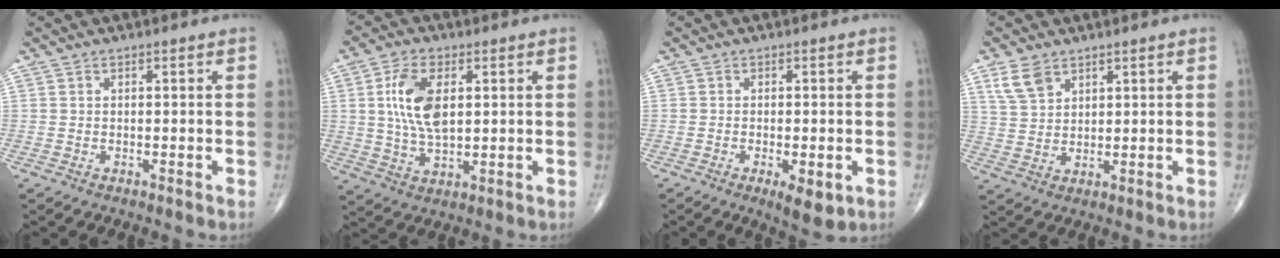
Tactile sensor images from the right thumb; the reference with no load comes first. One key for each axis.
{"total": 10.3, "fx": 2.1, "fy": 5.3, "fz": 8.6, "tx": -0.167, "ty": -0.006, "tz": 0.042}
{"total": 5.5, "fx": -1.9, "fy": 2.0, "fz": 4.7, "tx": -0.070, "ty": -0.008, "tz": -0.024}
{"total": 5.5, "fx": 3.4, "fy": 3.4, "fz": 2.7, "tx": -0.044, "ty": -0.012, "tz": 0.075}